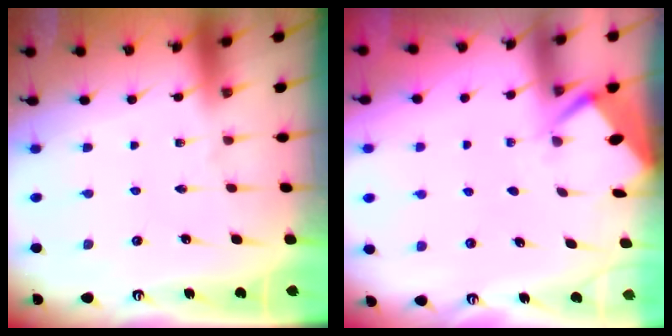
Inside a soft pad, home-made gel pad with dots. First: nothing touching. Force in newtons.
{"total": 2.6, "press": 2.6, "slide": 0.3}